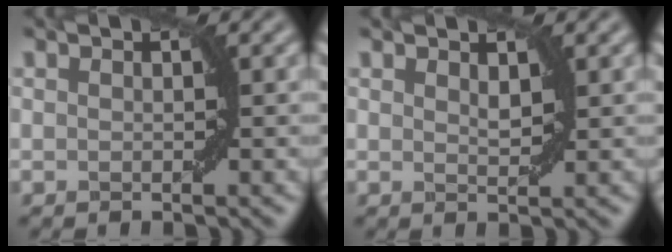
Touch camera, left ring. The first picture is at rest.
{"total": 1.0, "force": [0.7, 0.3, 0.6], "torque": [-0.011, -0.001, 0.016]}